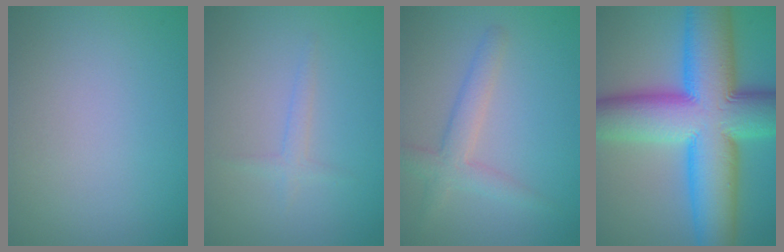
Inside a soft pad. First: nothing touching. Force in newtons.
{"total": 1.2, "press": 1.2, "slide": 0.1}
{"total": 3.0, "press": 3.0, "slide": 0.1}
{"total": 16.5, "press": 16.5, "slide": 0.2}